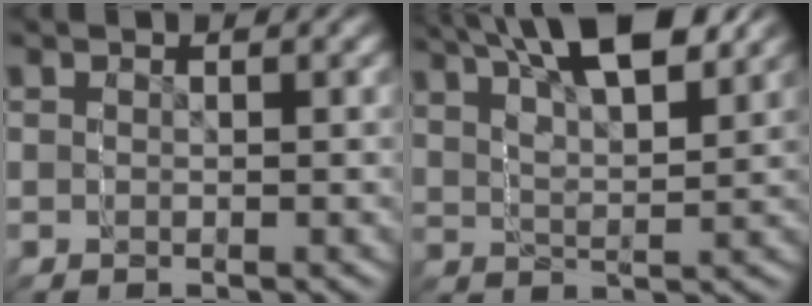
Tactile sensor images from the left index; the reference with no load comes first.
{"total": 7.1, "force": [6.3, 1.8, 2.8], "torque": [-0.061, 0.030, 0.079]}